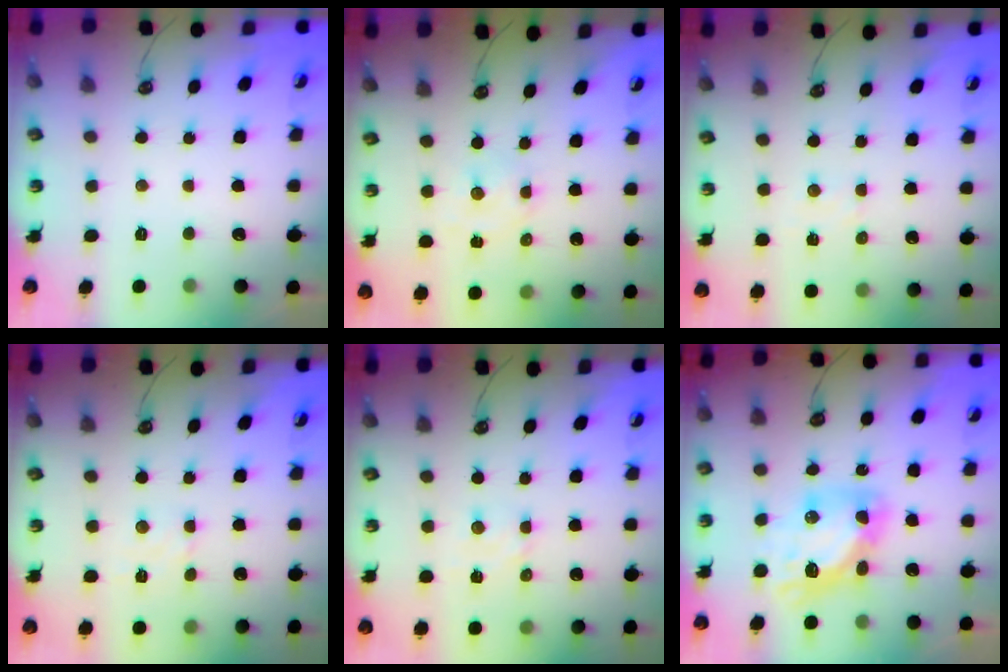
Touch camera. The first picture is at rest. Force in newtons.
{"total": 1.8, "press": 1.7, "slide": 0.4}
{"total": 2.9, "press": 2.9, "slide": 0.5}
{"total": 1.9, "press": 1.8, "slide": 0.6}
{"total": 1.8, "press": 1.8, "slide": 0.3}
{"total": 12.7, "press": 12.7, "slide": 1.3}